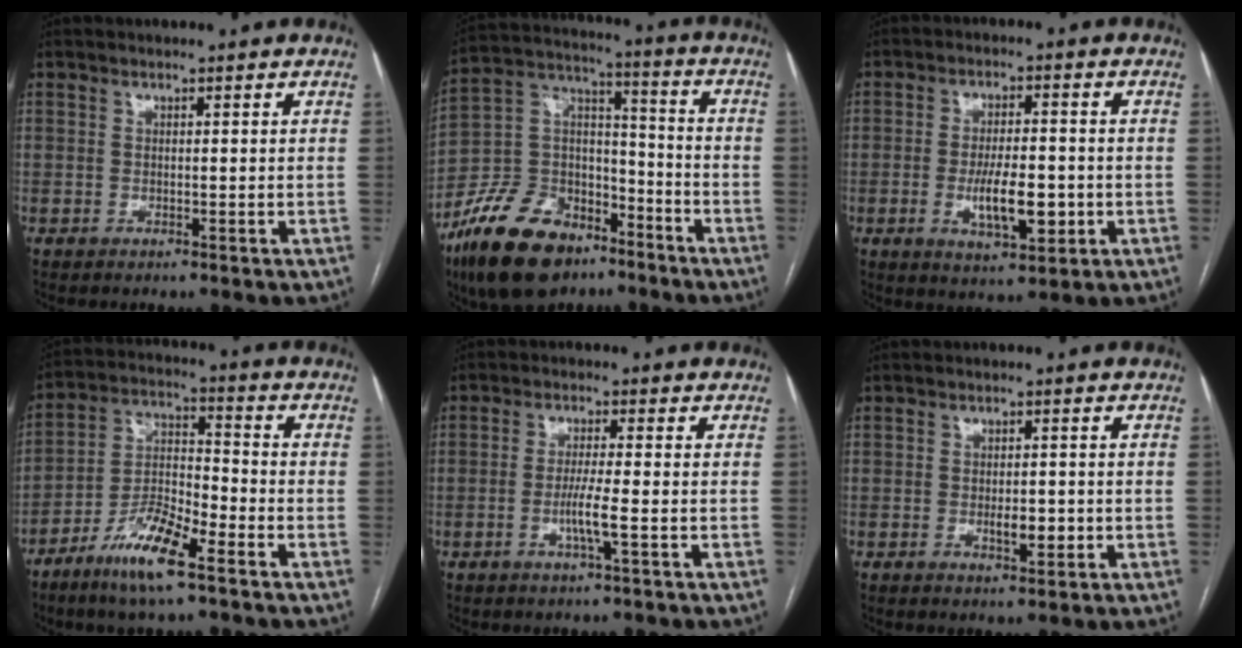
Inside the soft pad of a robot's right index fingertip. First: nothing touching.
{"total": 18.9, "force": [-12.9, 9.9, 9.7], "torque": [-0.201, 0.028, -0.228]}
{"total": 8.3, "force": [-1.9, 2.7, 7.6], "torque": [-0.135, -0.005, -0.025]}
{"total": 11.0, "force": [-7.0, 2.1, 8.3], "torque": [-0.165, -0.010, -0.136]}
{"total": 4.3, "force": [-1.3, -0.3, 4.0], "torque": [-0.075, -0.006, -0.026]}
{"total": 3.2, "force": [-0.7, 1.3, 2.8], "torque": [-0.044, 0.001, -0.007]}